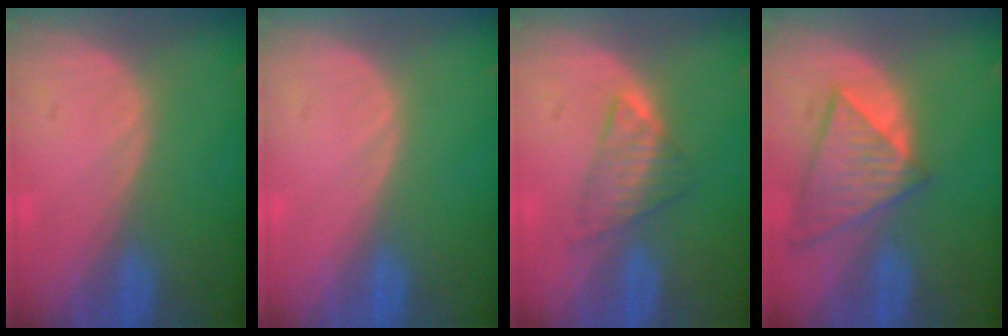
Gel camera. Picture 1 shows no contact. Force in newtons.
{"total": 0.0}
{"total": 4.4, "press": 4.3, "slide": 0.8}
{"total": 8.3, "press": 7.3, "slide": 3.9}